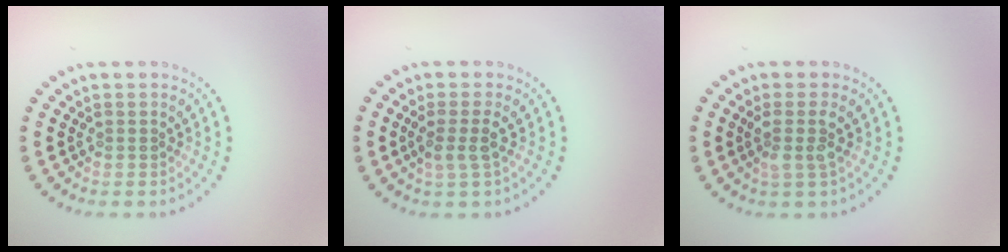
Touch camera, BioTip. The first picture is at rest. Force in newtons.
{"total": 2.0, "press": 1.7, "slide": 1.0}
{"total": 2.0, "press": 1.6, "slide": 1.2}